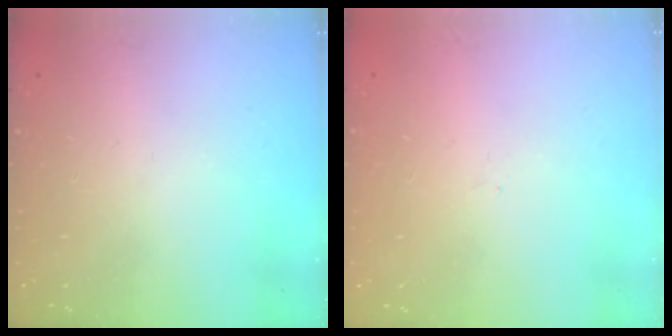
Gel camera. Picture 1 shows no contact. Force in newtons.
{"total": 0.0}